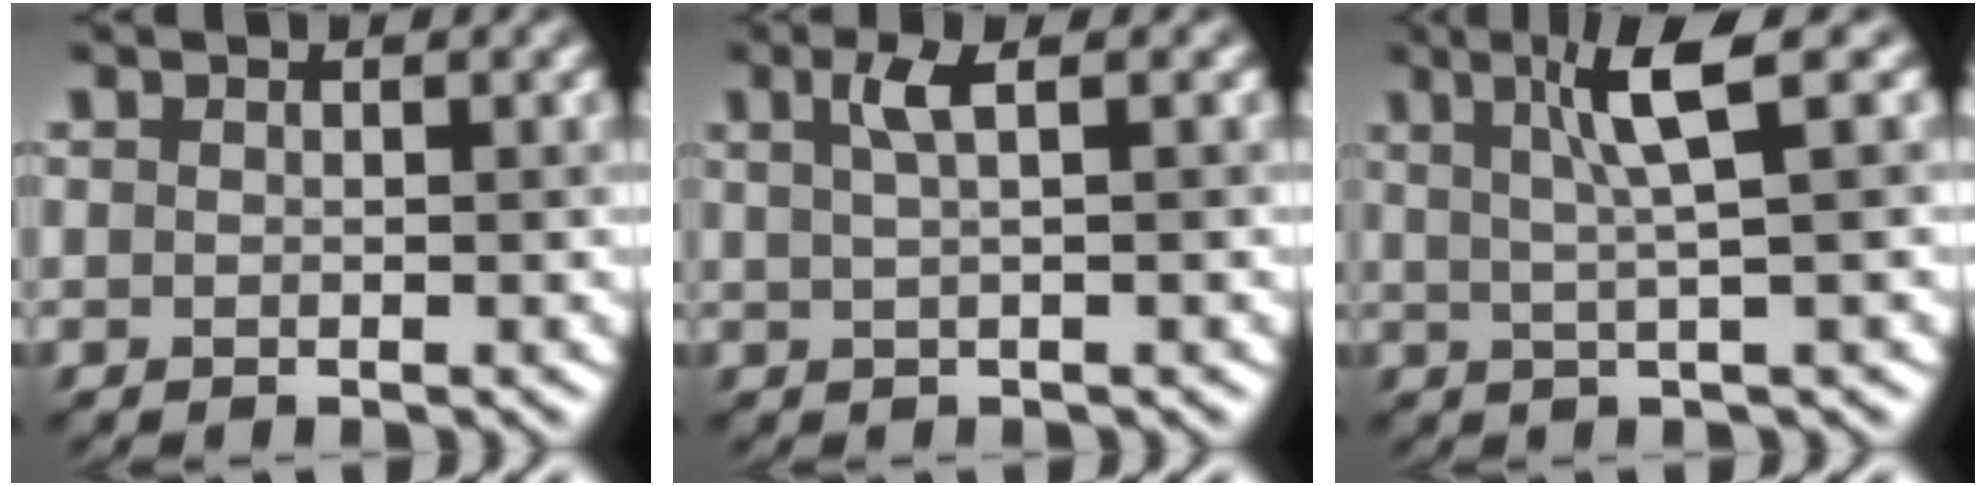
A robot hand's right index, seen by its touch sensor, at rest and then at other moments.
{"total": 2.4, "force": [0.9, 0.6, 2.1], "torque": [-0.034, 0.010, 0.018]}
{"total": 4.8, "force": [1.7, 0.4, 4.5], "torque": [-0.071, 0.012, 0.034]}